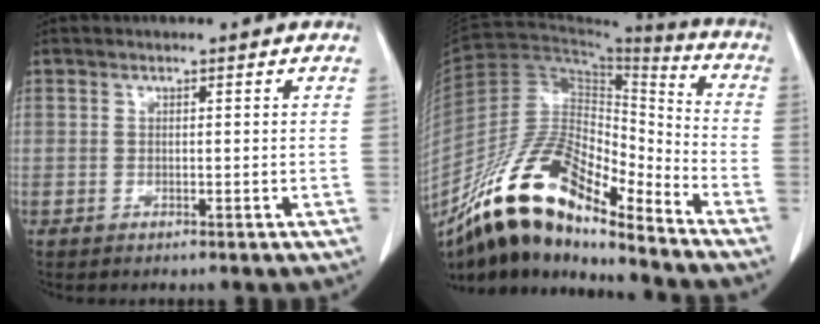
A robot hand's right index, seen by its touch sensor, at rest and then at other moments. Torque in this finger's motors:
{"motor_torque": [0.44, -0.49, 0.63, 0.08]}